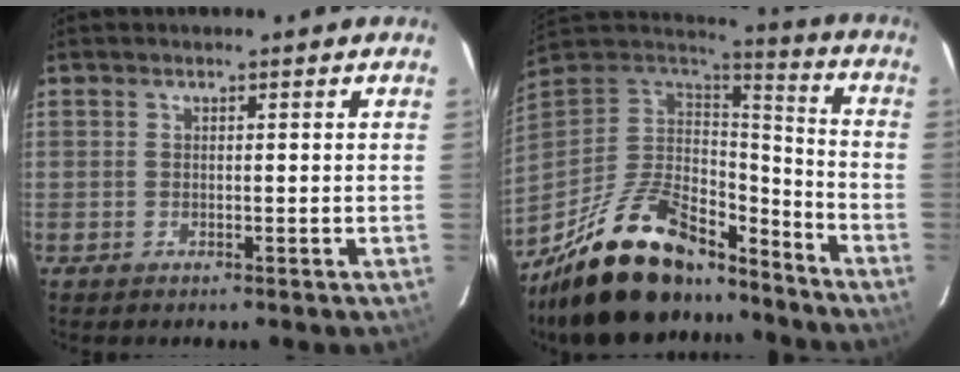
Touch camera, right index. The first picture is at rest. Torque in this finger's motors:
{"motor_torque": [1.03, -1.11, 0.96, 0.14]}